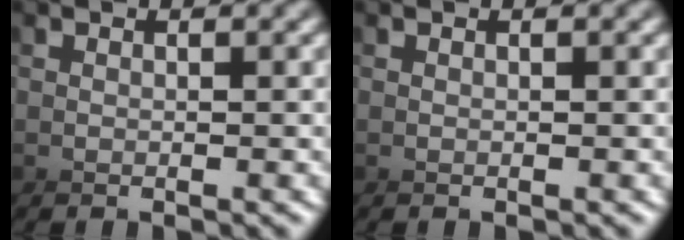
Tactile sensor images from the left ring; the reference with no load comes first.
{"total": 0.0}